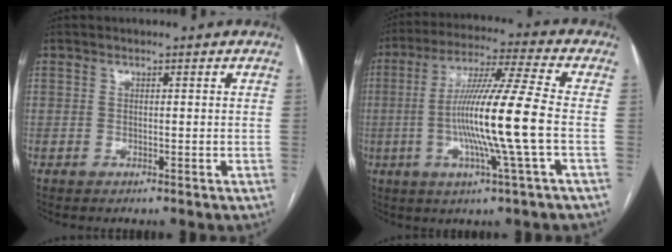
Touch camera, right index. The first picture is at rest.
{"total": 14.3, "force": [-2.3, -1.5, 14.0], "torque": [-0.259, -0.006, -0.048]}